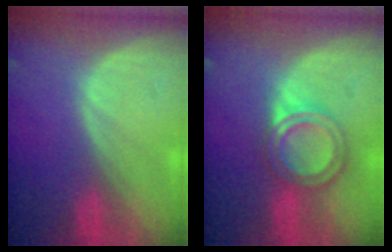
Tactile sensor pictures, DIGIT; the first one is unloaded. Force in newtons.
{"total": 6.1, "press": 5.5, "slide": 2.8}